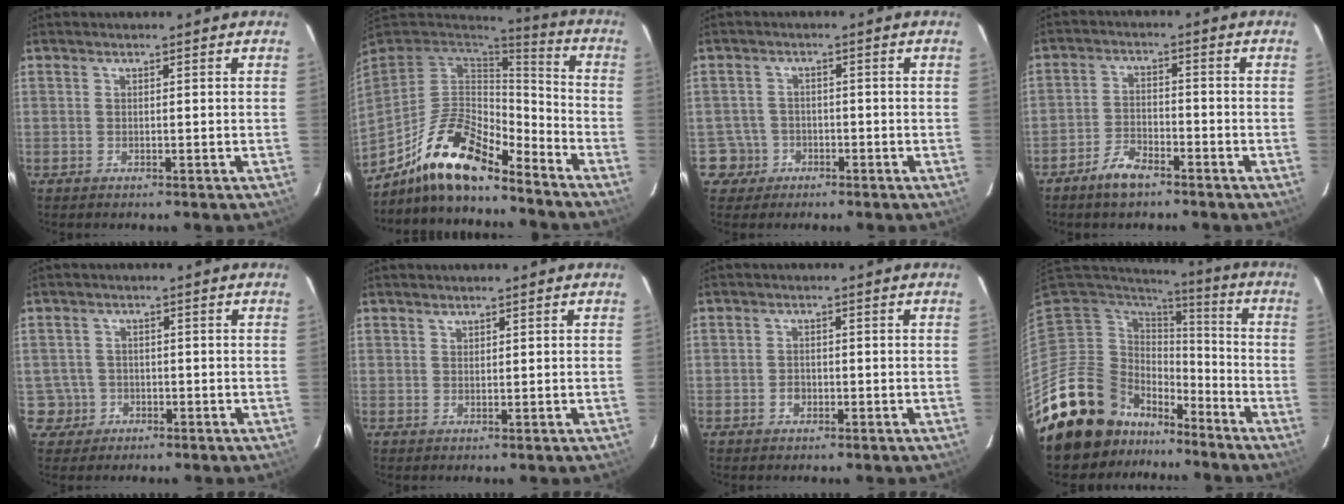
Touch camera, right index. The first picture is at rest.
{"total": 16.6, "force": [-12.3, 5.2, 9.9], "torque": [-0.207, -0.007, -0.231]}
{"total": 4.3, "force": [-1.8, 3.9, -0.3], "torque": [0.002, 0.021, -0.031]}
{"total": 5.6, "force": [-4.3, 2.1, 2.9], "torque": [-0.074, 0.004, -0.080]}
{"total": 3.8, "force": [-1.1, 3.7, -0.1], "torque": [-0.001, 0.018, -0.015]}
{"total": 0.7, "force": [0.7, 0.3, 0.1], "torque": [-0.002, 0.001, 0.014]}
{"total": 1.6, "force": [-0.7, 1.4, 0.5], "torque": [-0.010, 0.002, -0.009]}
{"total": 17.7, "force": [-13.3, 11.1, 3.5], "torque": [-0.111, 0.021, -0.217]}